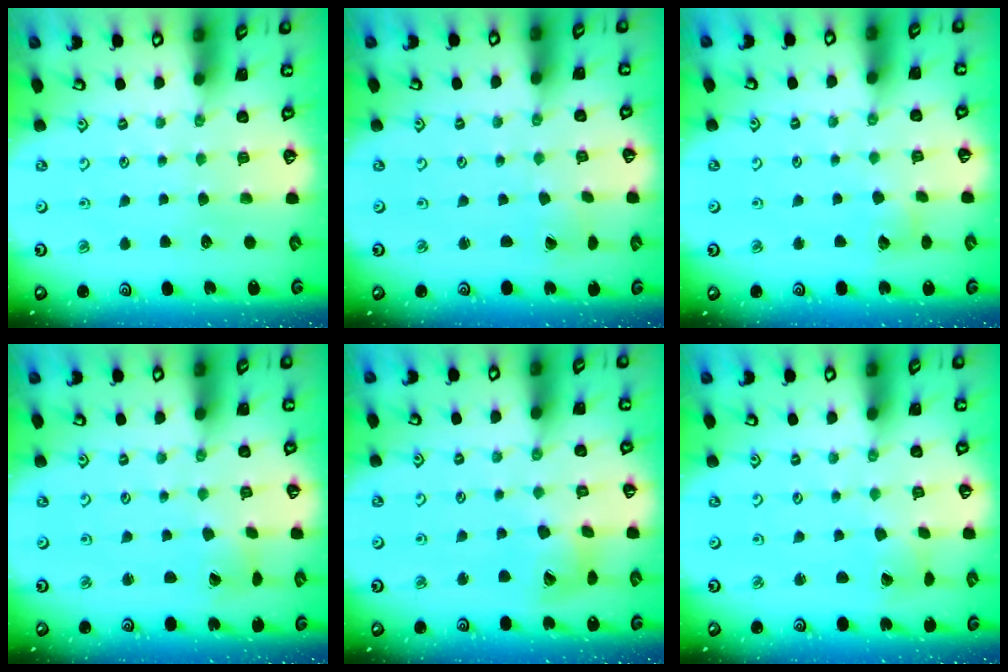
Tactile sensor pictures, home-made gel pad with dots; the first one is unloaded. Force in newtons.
{"total": 0.9, "press": 0.7, "slide": 0.5}
{"total": 2.9, "press": 2.9, "slide": 0.3}
{"total": 1.2, "press": 1.2, "slide": 0.2}
{"total": 12.0, "press": 11.9, "slide": 1.4}
{"total": 2.2, "press": 2.2, "slide": 0.3}